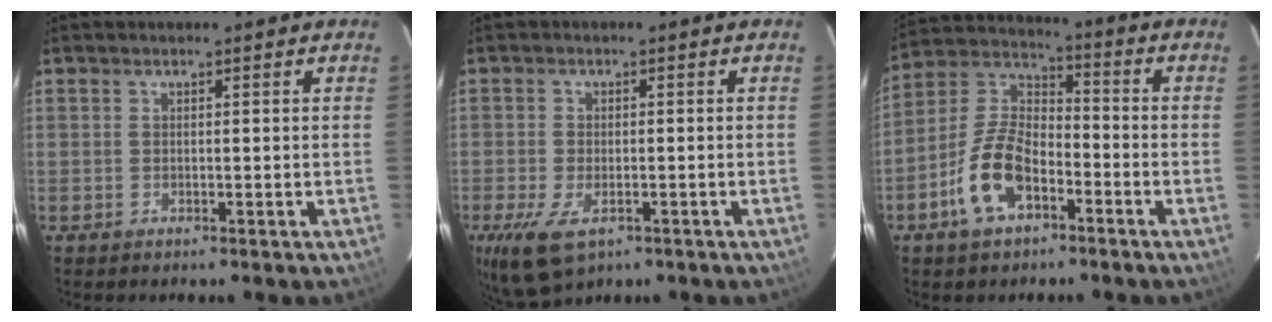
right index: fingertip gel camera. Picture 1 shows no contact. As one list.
[{"total": 8.6, "force": [-4.4, 4.4, 6.0], "torque": [-0.138, -0.030, -0.076]}, {"total": 12.3, "force": [-6.1, 6.4, 8.5], "torque": [-0.178, 0.021, -0.110]}]